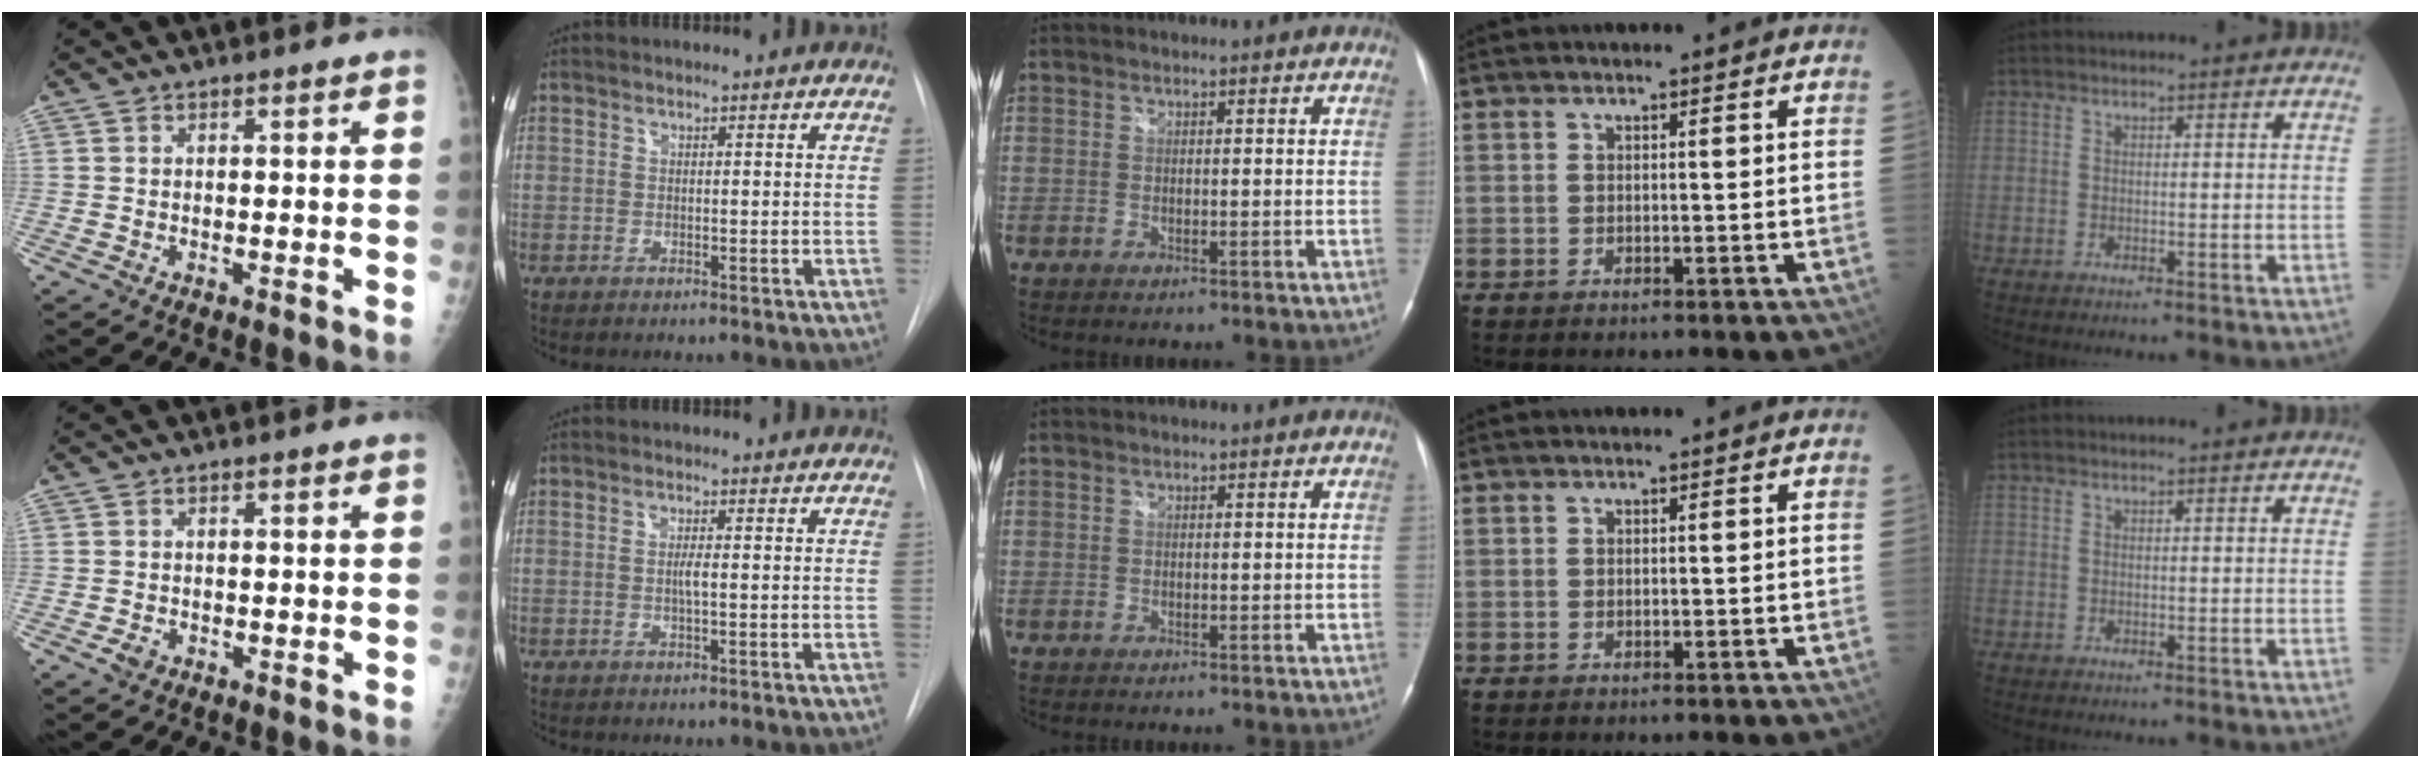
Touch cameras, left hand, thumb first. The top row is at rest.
{"thumb": {"total": 1.6, "force": [-0.8, 1.2, 0.8], "torque": [-0.012, 0.001, -0.013]}, "index": {"total": 1.4, "force": [-0.1, 0.0, 1.4], "torque": [-0.028, 0.001, -0.004]}}